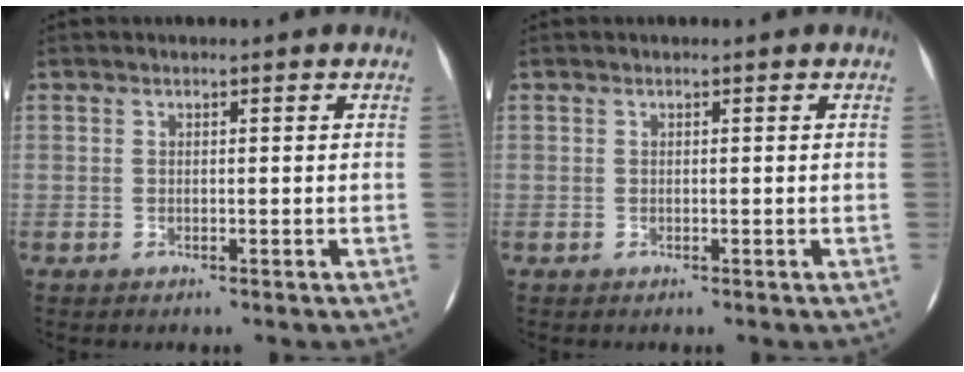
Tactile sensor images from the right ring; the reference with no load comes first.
{"total": 0.0}